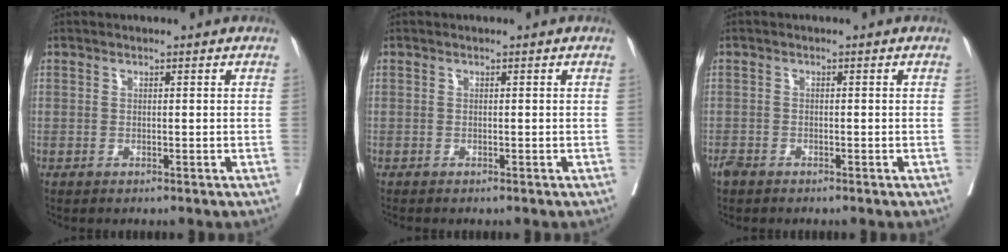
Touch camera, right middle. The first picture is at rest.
{"total": 0.6, "force": [-0.5, 0.1, 0.2], "torque": [-0.003, -0.001, -0.011]}
{"total": 1.2, "force": [-1.0, 0.3, 0.5], "torque": [-0.017, -0.004, -0.021]}